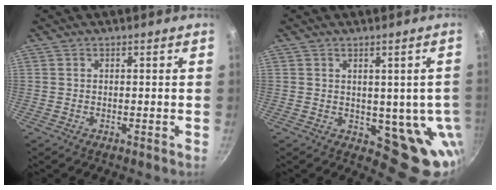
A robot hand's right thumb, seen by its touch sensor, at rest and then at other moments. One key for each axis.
{"total": 10.0, "fx": -0.5, "fy": 5.6, "fz": 8.3, "tx": -0.062, "ty": -0.014, "tz": 0.003}